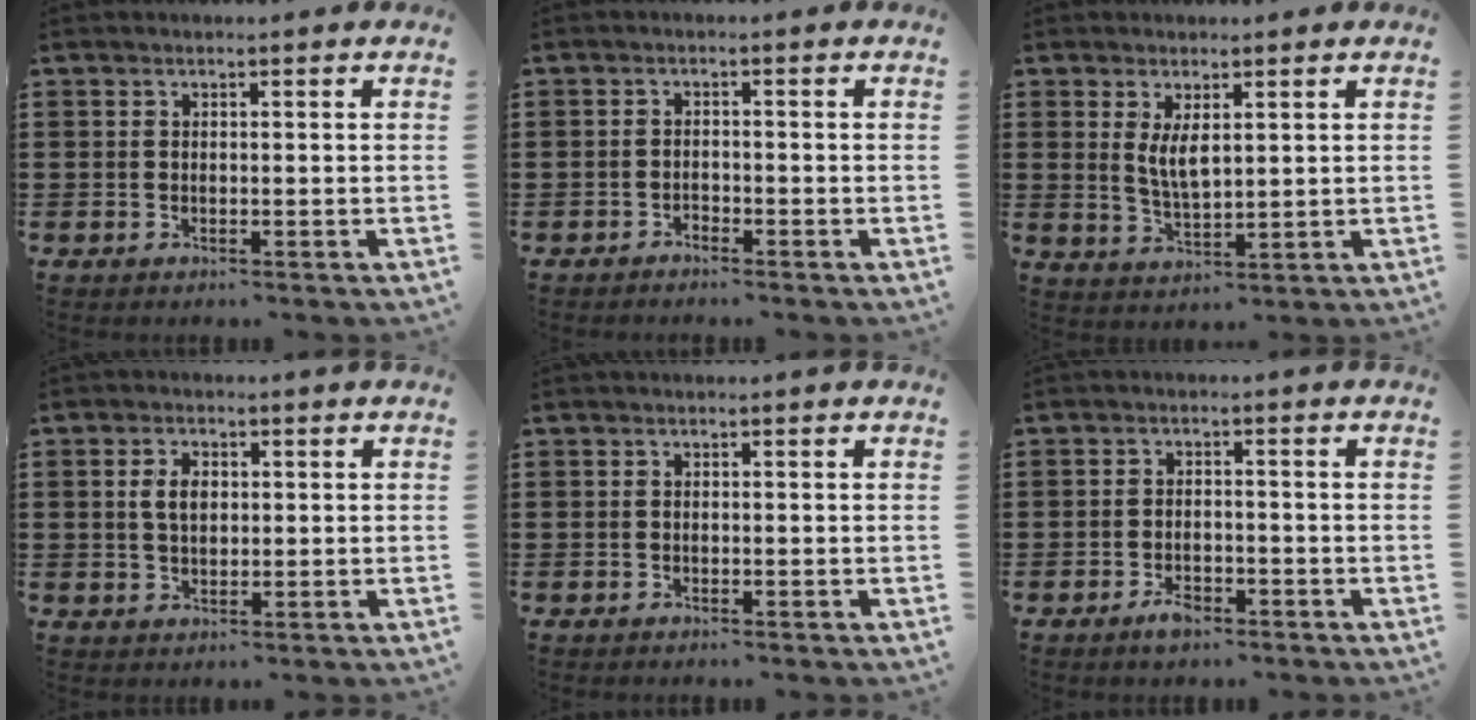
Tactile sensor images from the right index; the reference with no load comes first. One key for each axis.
{"total": 1.3, "fx": -1.3, "fy": 0.1, "fz": 0.1, "tx": -0.006, "ty": 0.000, "tz": -0.027}
{"total": 4.1, "fx": 1.3, "fy": 1.6, "fz": 3.5, "tx": -0.071, "ty": 0.003, "tz": 0.023}
{"total": 3.5, "fx": 0.5, "fy": 2.1, "fz": 2.8, "tx": -0.058, "ty": 0.012, "tz": 0.008}
{"total": 0.0}
{"total": 2.7, "fx": -1.7, "fy": 1.2, "fz": 1.7, "tx": -0.030, "ty": 0.003, "tz": -0.031}